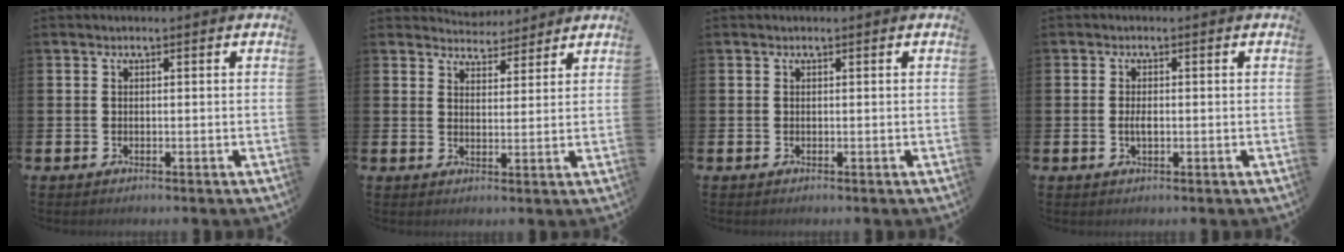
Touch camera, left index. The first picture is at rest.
{"total": 4.2, "force": [4.0, 1.0, -0.4], "torque": [0.000, -0.026, 0.073]}
{"total": 0.0}
{"total": 1.7, "force": [-0.1, 0.8, 1.5], "torque": [-0.029, 0.002, -0.004]}